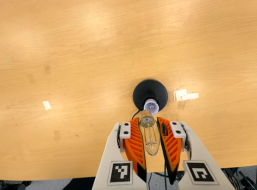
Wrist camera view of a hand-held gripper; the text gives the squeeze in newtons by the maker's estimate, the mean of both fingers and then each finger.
{"total": 21.8, "left": 23.1, "right": 20.5}